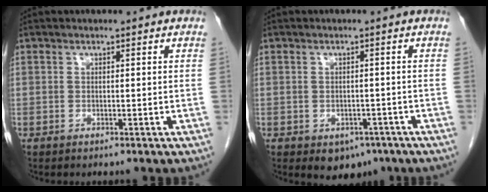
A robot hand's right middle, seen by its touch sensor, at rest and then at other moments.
{"total": 4.4, "force": [-2.6, 2.9, 2.1], "torque": [-0.016, 0.001, -0.025]}